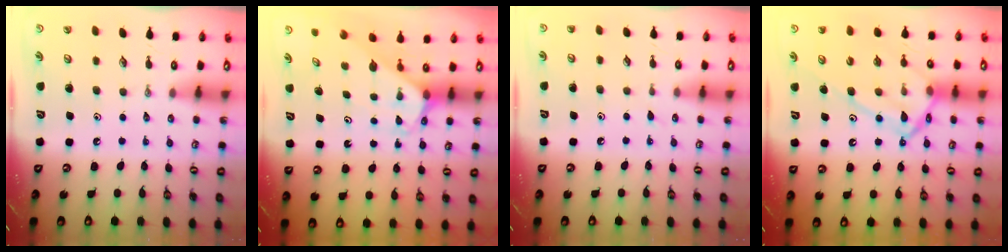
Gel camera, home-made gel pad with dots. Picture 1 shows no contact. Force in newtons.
{"total": 2.5, "press": 2.5, "slide": 0.2}
{"total": 4.9, "press": 4.8, "slide": 0.5}
{"total": 14.5, "press": 14.5, "slide": 0.8}